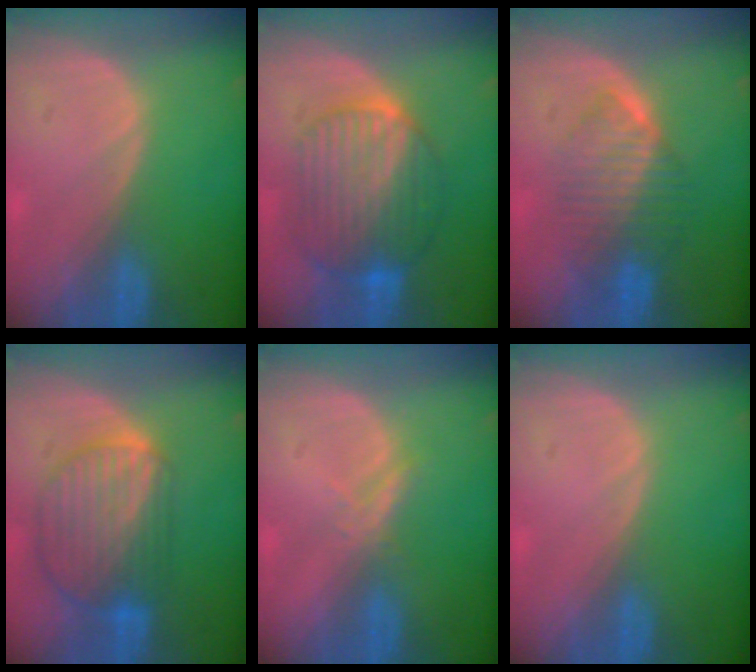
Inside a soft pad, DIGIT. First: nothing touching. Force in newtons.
{"total": 10.1, "press": 10.0, "slide": 0.9}
{"total": 6.5, "press": 6.5, "slide": 0.1}
{"total": 9.7, "press": 8.2, "slide": 5.2}
{"total": 1.7, "press": 1.7, "slide": 0.1}
{"total": 0.0}